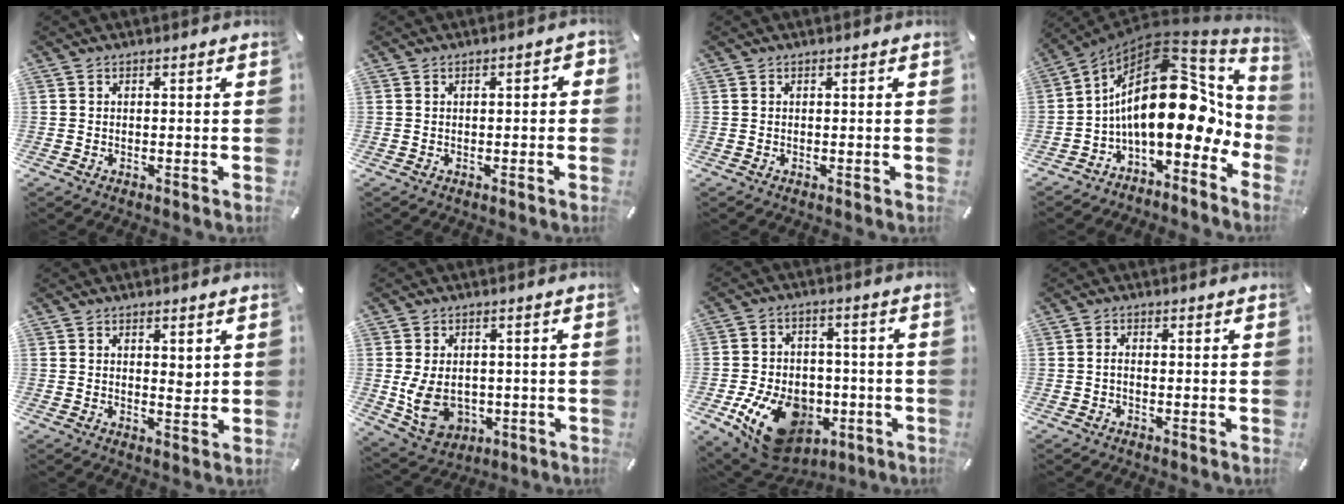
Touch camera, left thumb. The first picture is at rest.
{"total": 1.6, "force": [-0.5, 0.8, 1.2], "torque": [-0.020, 0.005, -0.011]}
{"total": 0.0}
{"total": 23.2, "force": [1.7, 13.4, 18.9], "torque": [-0.307, -0.035, 0.033]}
{"total": 2.6, "force": [1.2, 1.4, 1.9], "torque": [-0.015, -0.009, 0.015]}
{"total": 9.0, "force": [-1.0, 7.1, 5.5], "torque": [-0.103, 0.002, -0.015]}
{"total": 17.0, "force": [-6.3, 11.7, 10.6], "torque": [-0.184, 0.041, -0.092]}
{"total": 1.1, "force": [-0.4, 0.4, 0.9], "torque": [-0.018, 0.003, -0.009]}